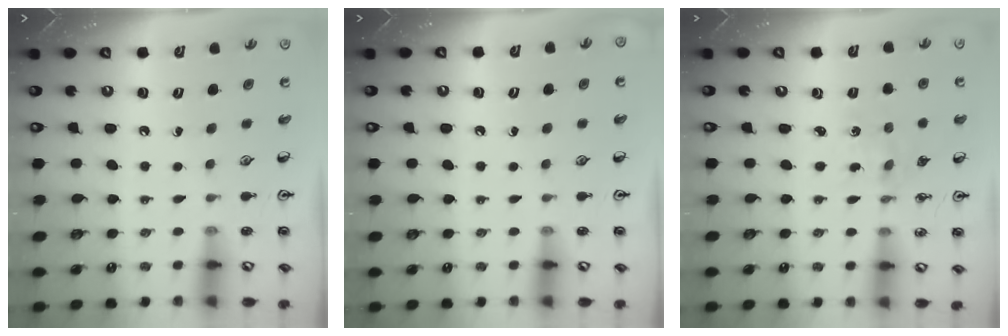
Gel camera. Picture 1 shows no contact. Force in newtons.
{"total": 0.0}
{"total": 0.5, "press": 0.5, "slide": 0.2}